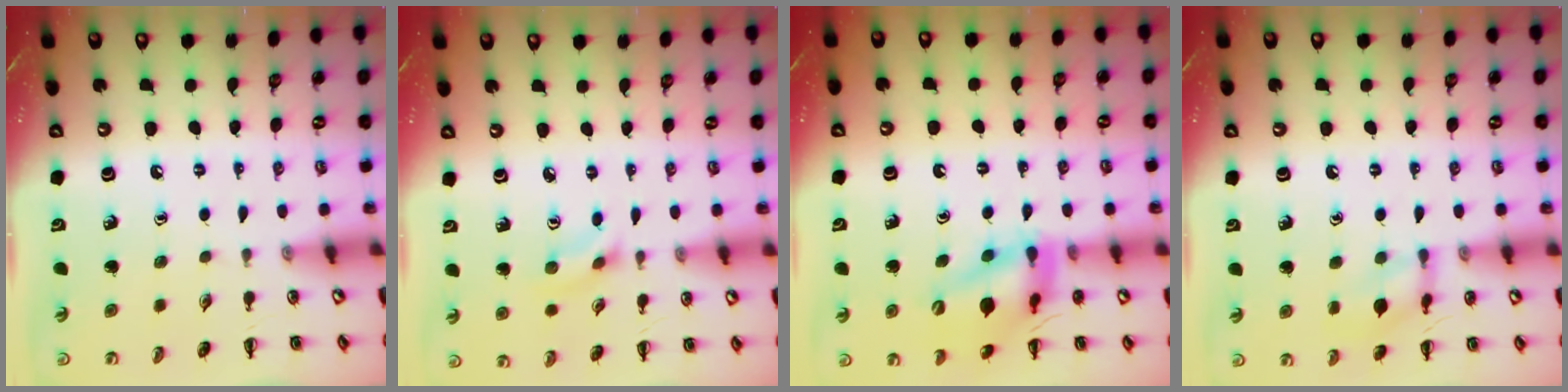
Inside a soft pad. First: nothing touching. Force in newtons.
{"total": 2.8, "press": 2.6, "slide": 1.0}
{"total": 15.6, "press": 15.4, "slide": 2.4}
{"total": 9.0, "press": 9.0, "slide": 0.9}